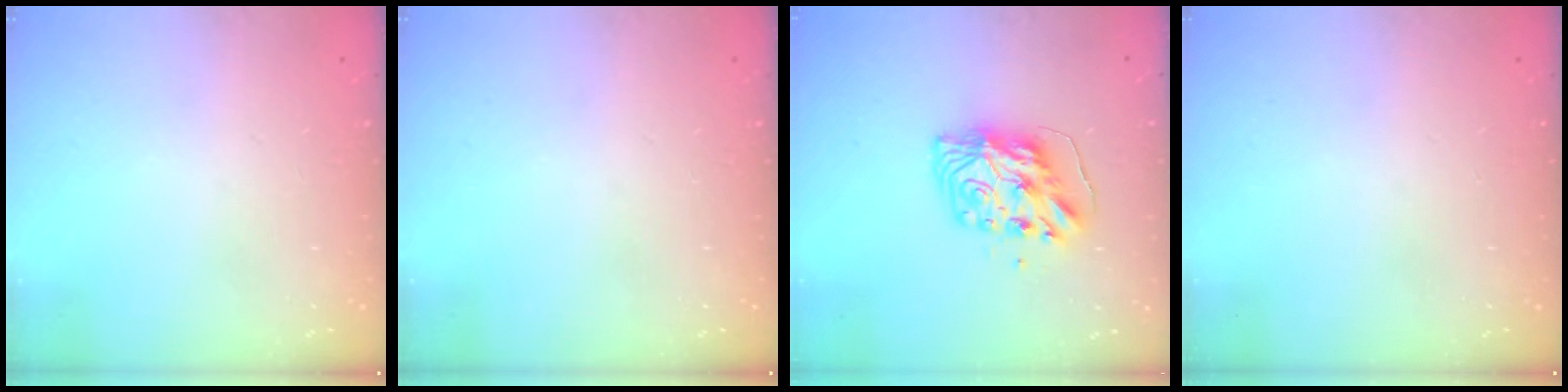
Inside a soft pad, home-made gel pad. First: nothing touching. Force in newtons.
{"total": 0.0}
{"total": 9.9, "press": 9.9, "slide": 0.8}
{"total": 0.0}